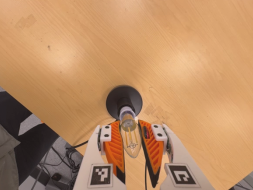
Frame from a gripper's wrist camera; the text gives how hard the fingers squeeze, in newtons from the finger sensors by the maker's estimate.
{"total": 22.3, "left": 24.5, "right": 20.1}